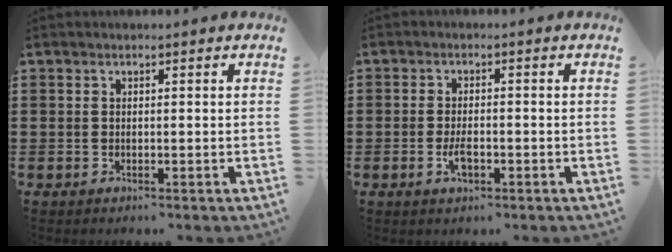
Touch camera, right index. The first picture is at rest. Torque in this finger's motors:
{"motor_torque": [2.14, 0.00, 0.01, 0.05]}